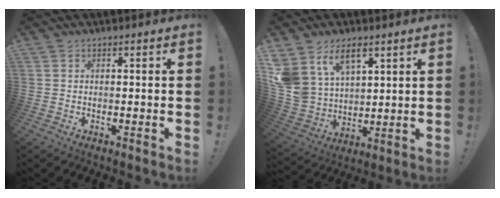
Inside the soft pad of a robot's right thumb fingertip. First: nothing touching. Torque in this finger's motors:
{"motor_torque": [0.82, 0.95, 1.14, 0.64, 0.26]}